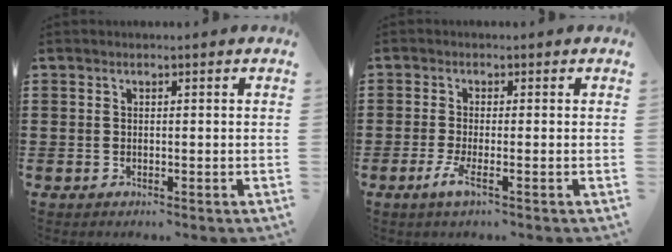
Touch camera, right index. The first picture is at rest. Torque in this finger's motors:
{"motor_torque": [0.52, 0.11, 0.08, 0.05]}